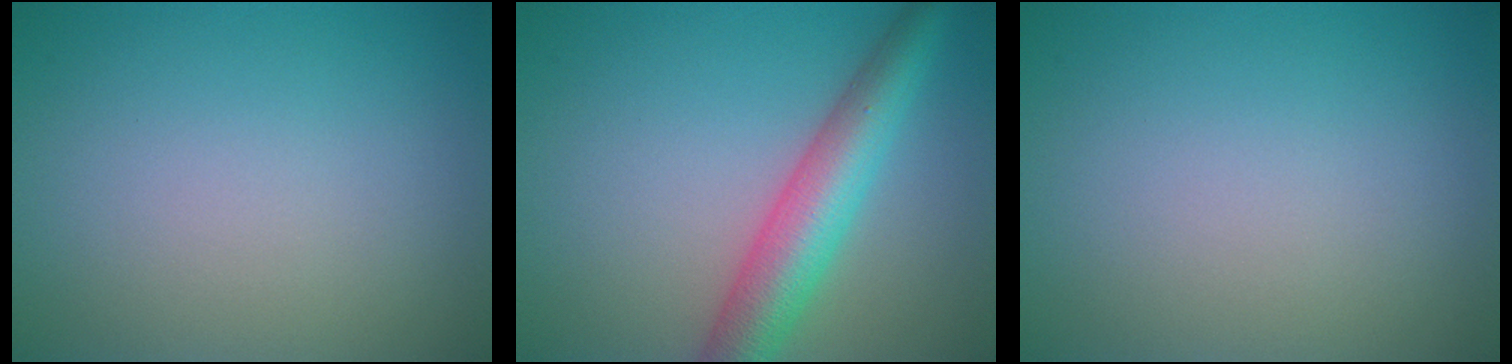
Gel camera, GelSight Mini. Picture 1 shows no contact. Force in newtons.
{"total": 6.0, "press": 6.0, "slide": 0.2}
{"total": 0.0}